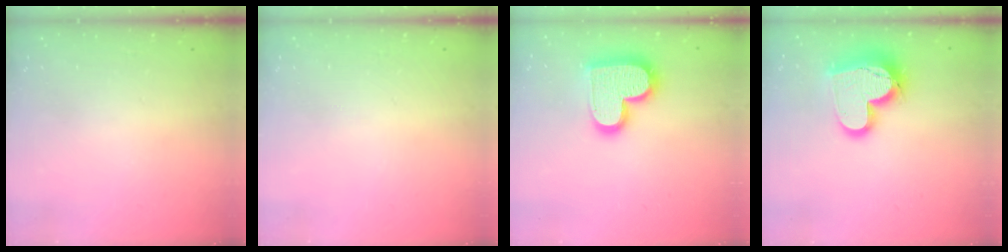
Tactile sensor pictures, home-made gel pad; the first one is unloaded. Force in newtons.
{"total": 0.0}
{"total": 17.9, "press": 17.9, "slide": 1.1}
{"total": 17.1, "press": 17.0, "slide": 1.5}